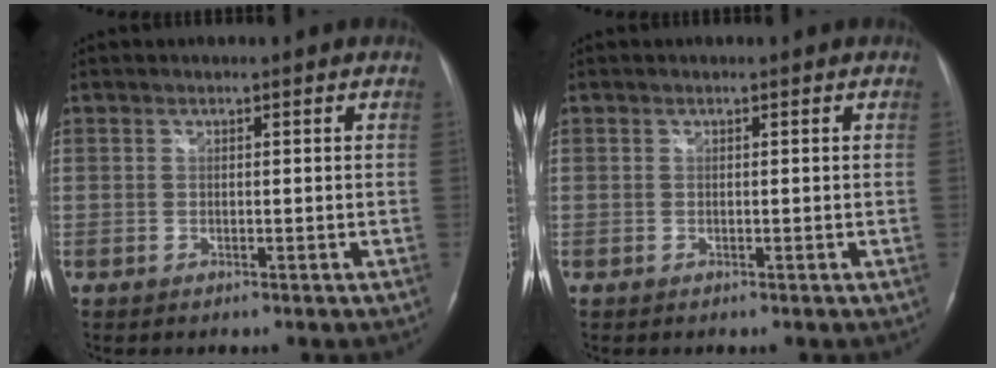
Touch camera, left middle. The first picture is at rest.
{"total": 0.0}